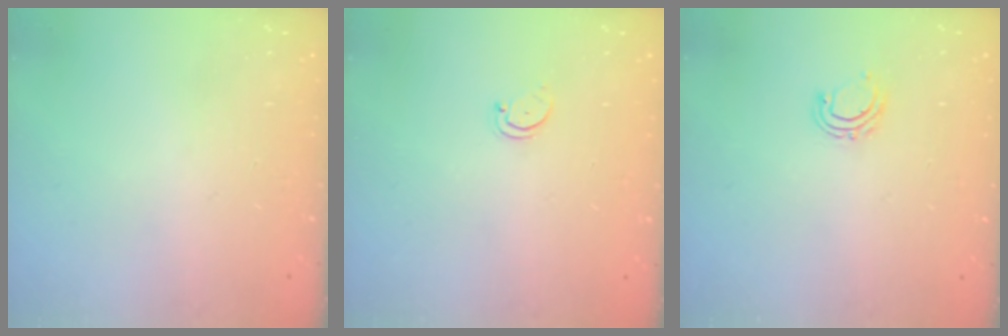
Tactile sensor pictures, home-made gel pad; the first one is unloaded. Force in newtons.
{"total": 1.5, "press": 1.5, "slide": 0.3}
{"total": 5.8, "press": 5.7, "slide": 1.1}